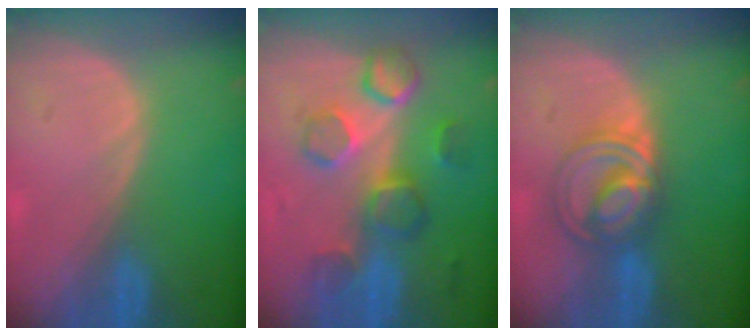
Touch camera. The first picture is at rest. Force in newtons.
{"total": 8.6, "press": 8.2, "slide": 2.6}
{"total": 6.5, "press": 6.5, "slide": 0.3}